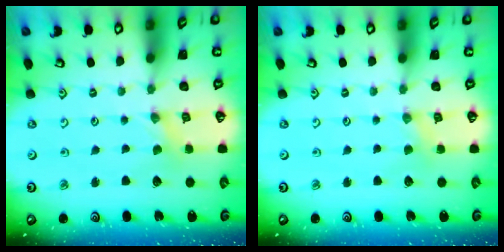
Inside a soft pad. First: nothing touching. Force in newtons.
{"total": 1.9, "press": 1.8, "slide": 0.3}